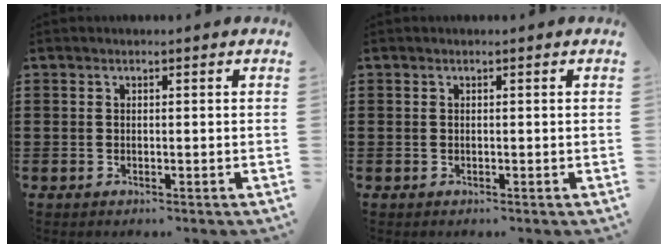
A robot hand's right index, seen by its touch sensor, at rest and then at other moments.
{"total": 0.0}